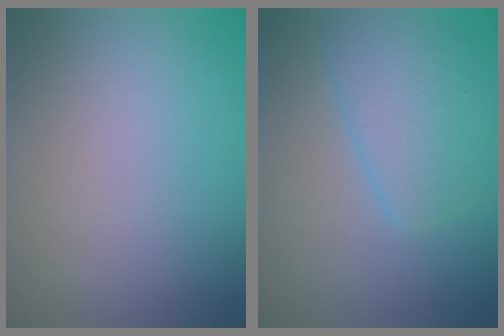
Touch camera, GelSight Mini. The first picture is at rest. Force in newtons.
{"total": 4.1, "press": 4.1, "slide": 0.2}